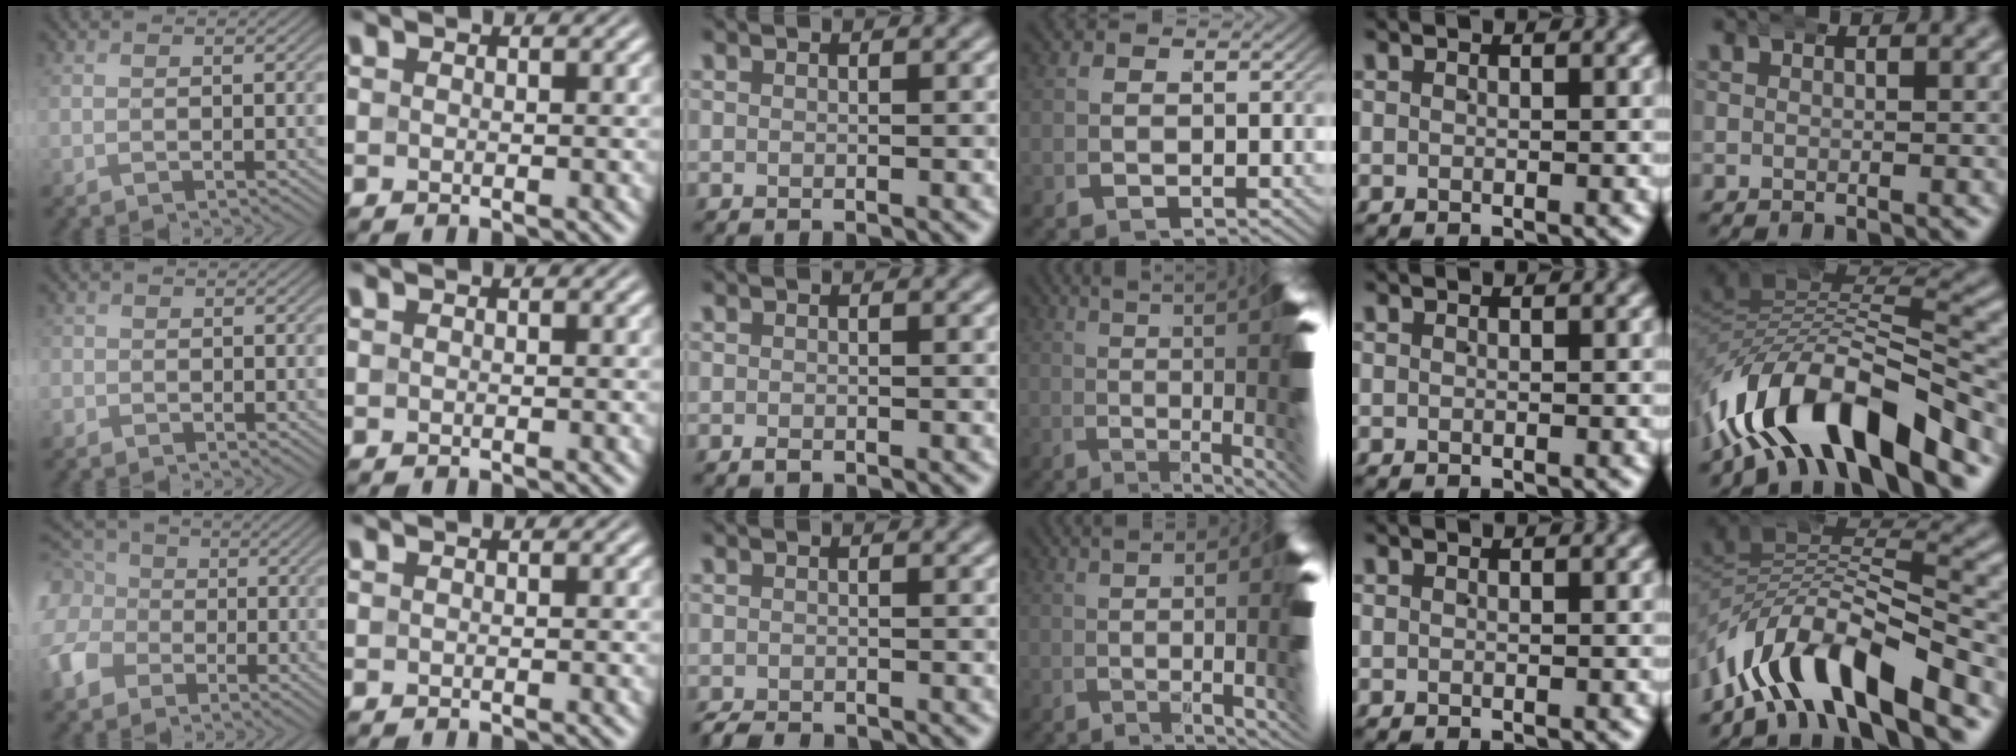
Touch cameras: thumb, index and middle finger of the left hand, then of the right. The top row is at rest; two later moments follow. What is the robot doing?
{"motion": "wrap", "object": "arm wrap"}